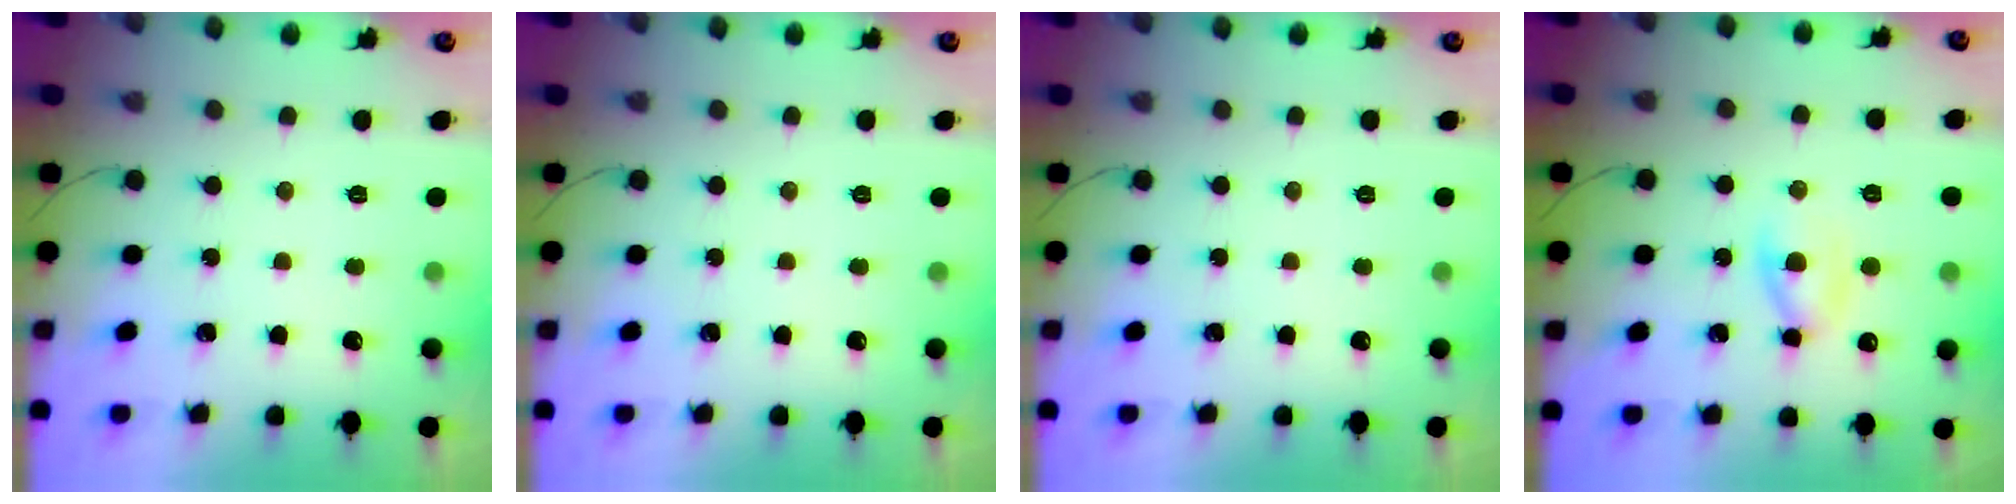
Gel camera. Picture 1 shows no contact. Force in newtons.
{"total": 0.0}
{"total": 0.0}
{"total": 5.6, "press": 5.4, "slide": 1.3}